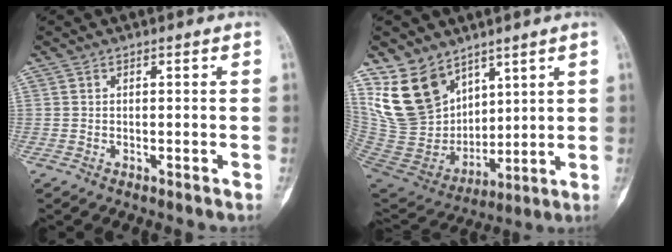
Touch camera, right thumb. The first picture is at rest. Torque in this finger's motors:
{"motor_torque": [-0.61, 3.47, 1.14, 0.98, 0.20]}